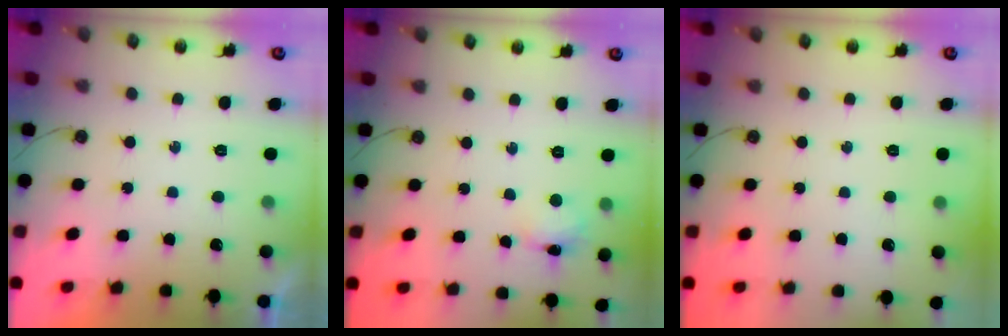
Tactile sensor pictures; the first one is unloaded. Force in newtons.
{"total": 4.9, "press": 4.9, "slide": 0.4}
{"total": 0.0}